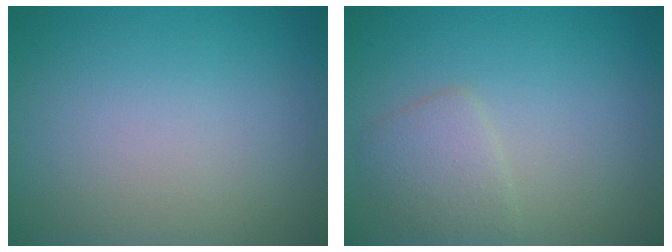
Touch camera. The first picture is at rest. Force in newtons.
{"total": 2.3, "press": 2.3, "slide": 0.0}